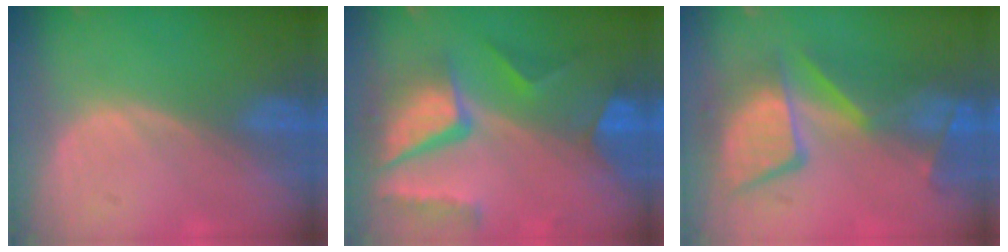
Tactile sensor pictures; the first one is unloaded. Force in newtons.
{"total": 11.0, "press": 9.0, "slide": 6.3}
{"total": 10.2, "press": 9.8, "slide": 2.9}